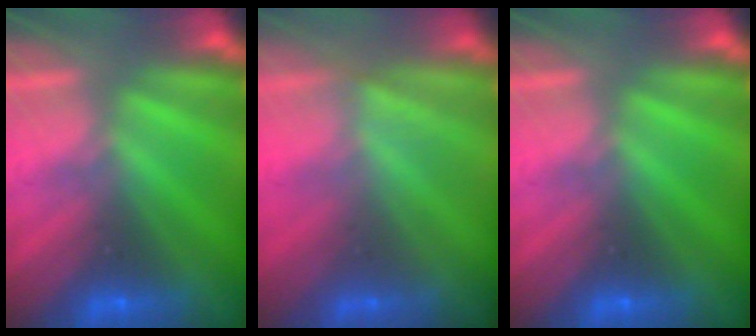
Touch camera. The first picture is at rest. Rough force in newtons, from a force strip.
{"total": 1.5}
{"total": 0.0}